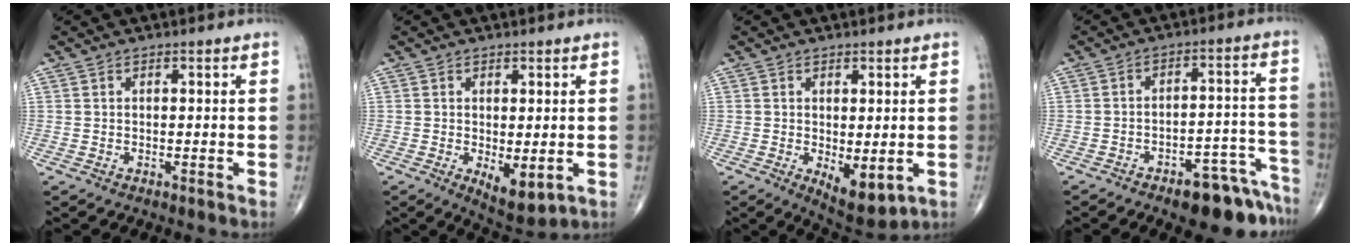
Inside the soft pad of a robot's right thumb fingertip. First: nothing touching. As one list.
[{"total": 6.1, "force": [-1.3, 2.6, 5.3], "torque": [-0.073, -0.019, -0.009]}, {"total": 6.7, "force": [-1.3, 2.9, 5.8], "torque": [-0.075, -0.018, -0.008]}, {"total": 12.5, "force": [-9.3, 4.7, 6.9], "torque": [-0.052, 0.091, -0.128]}]